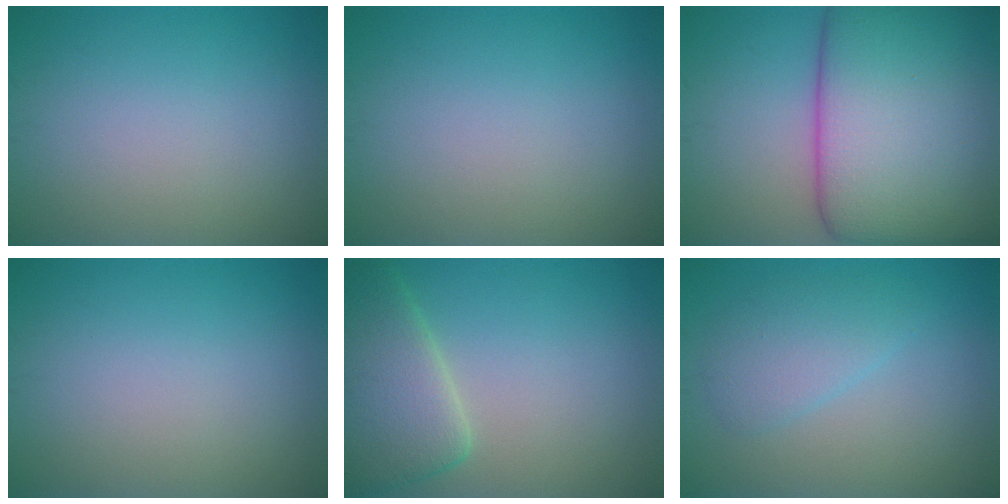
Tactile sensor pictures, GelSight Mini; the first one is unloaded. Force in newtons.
{"total": 0.0}
{"total": 17.0, "press": 17.0, "slide": 0.5}
{"total": 0.0}
{"total": 6.1, "press": 6.1, "slide": 0.6}
{"total": 2.9, "press": 2.9, "slide": 0.2}